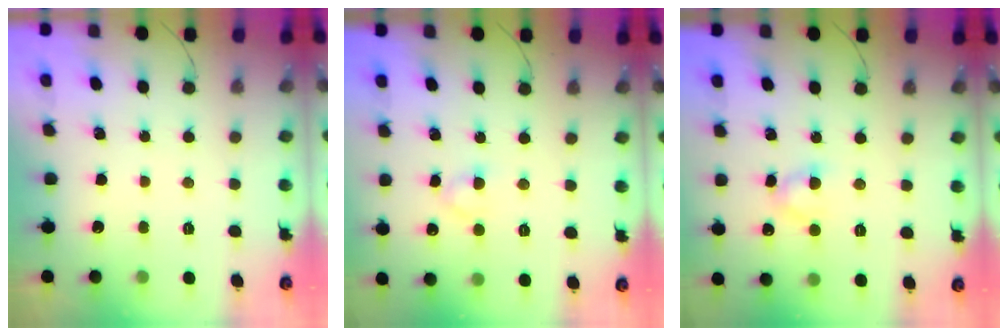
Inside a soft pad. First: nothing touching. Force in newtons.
{"total": 2.4, "press": 2.1, "slide": 1.1}
{"total": 3.7, "press": 3.5, "slide": 1.1}